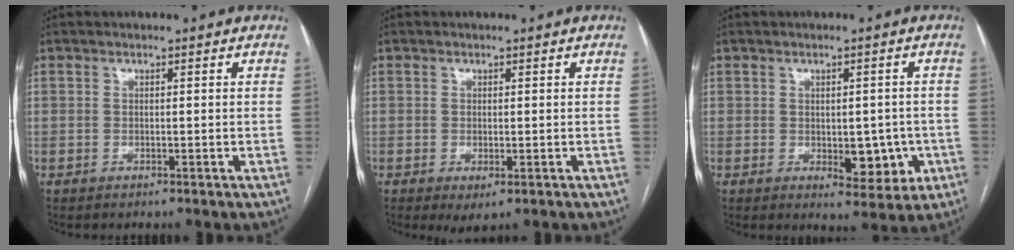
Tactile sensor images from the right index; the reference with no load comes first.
{"total": 2.6, "force": [-1.1, 0.9, 2.1], "torque": [-0.029, -0.006, -0.009]}
{"total": 6.6, "force": [-1.4, 3.4, 5.4], "torque": [-0.058, 0.003, -0.007]}